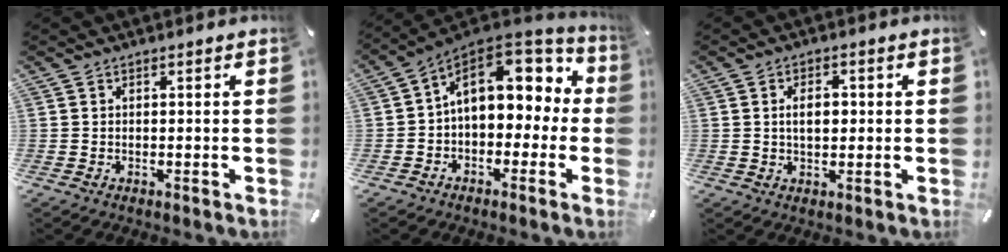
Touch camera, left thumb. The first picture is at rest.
{"total": 14.9, "force": [4.8, 10.0, 9.9], "torque": [-0.156, -0.020, 0.086]}
{"total": 4.8, "force": [0.3, 2.9, 3.8], "torque": [-0.059, 0.003, 0.000]}